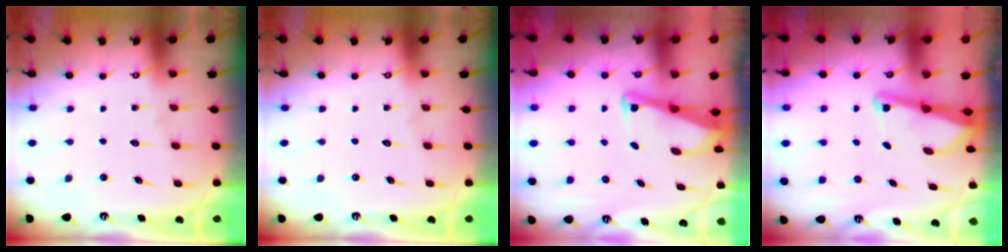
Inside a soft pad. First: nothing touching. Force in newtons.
{"total": 0.0}
{"total": 2.8, "press": 2.8, "slide": 0.3}
{"total": 2.2, "press": 2.2, "slide": 0.3}